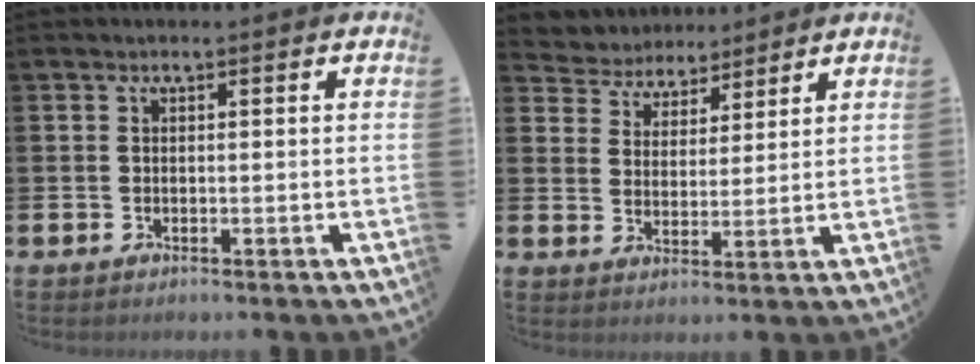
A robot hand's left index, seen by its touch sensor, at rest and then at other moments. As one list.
[{"total": 4.6, "force": [4.2, 1.6, -0.8], "torque": [-0.007, -0.027, 0.073]}]